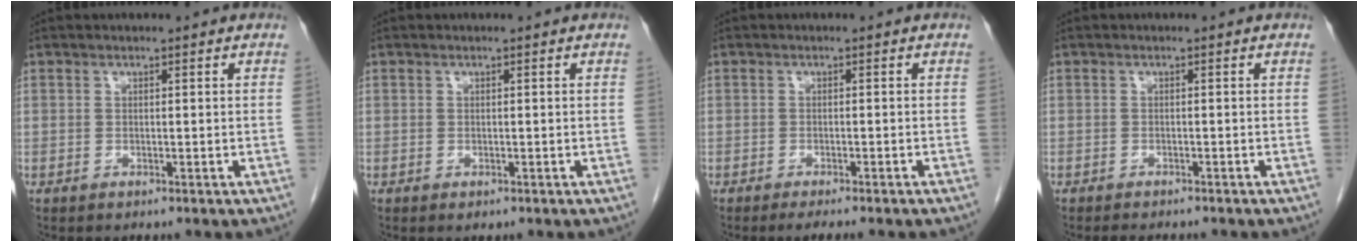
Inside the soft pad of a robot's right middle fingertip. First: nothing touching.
{"total": 0.6, "force": [-0.3, 0.3, 0.4], "torque": [-0.004, 0.000, -0.001]}
{"total": 4.8, "force": [-4.0, 0.2, 2.6], "torque": [-0.024, -0.007, -0.051]}
{"total": 4.1, "force": [-3.6, 1.0, 1.7], "torque": [-0.025, -0.007, -0.044]}